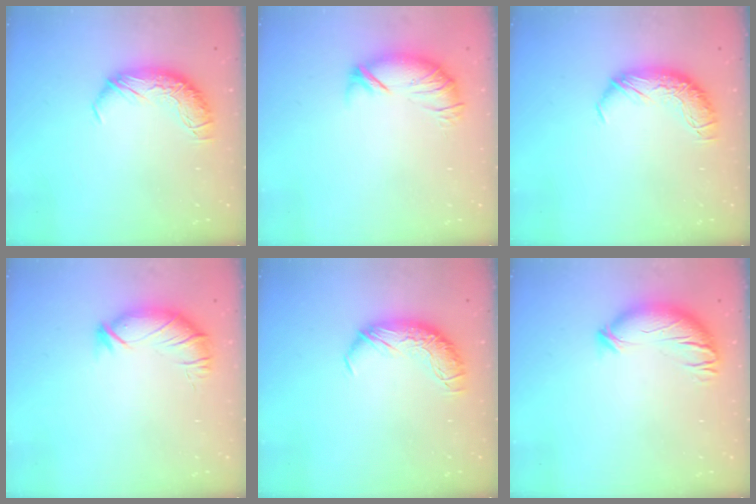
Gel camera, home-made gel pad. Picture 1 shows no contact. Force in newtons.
{"total": 3.6, "press": 3.1, "slide": 1.8}
{"total": 0.0}
{"total": 3.0, "press": 2.3, "slide": 2.0}
{"total": 0.0}
{"total": 3.8, "press": 3.0, "slide": 2.3}